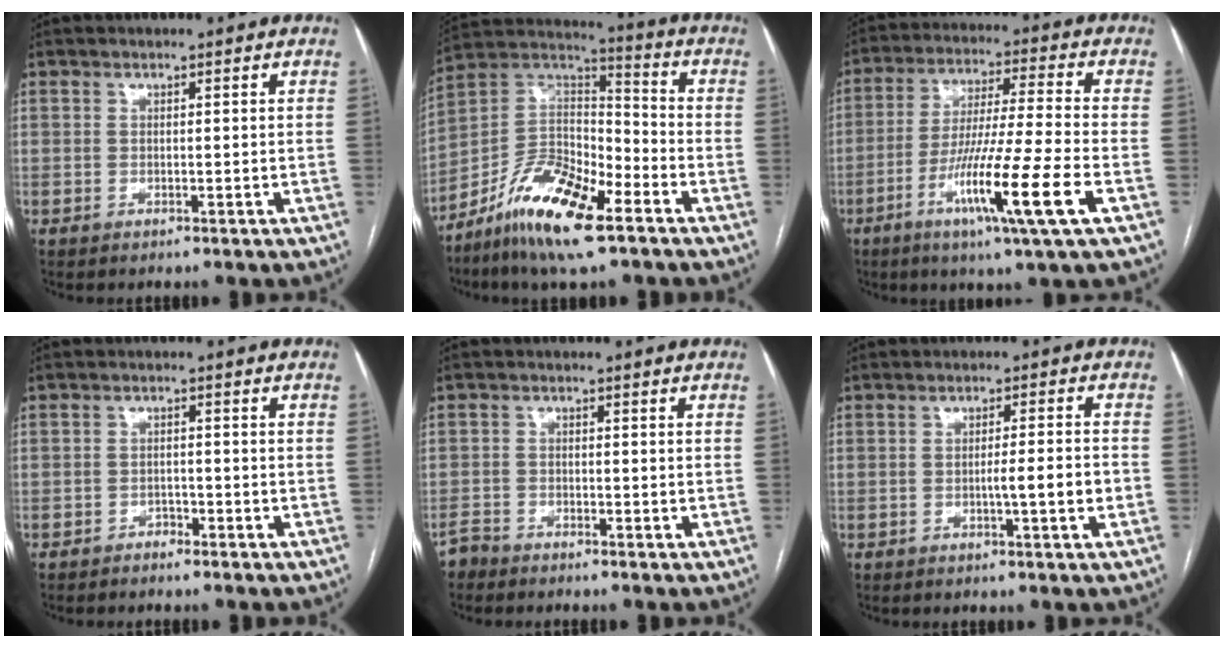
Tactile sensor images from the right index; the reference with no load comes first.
{"total": 15.6, "force": [-9.6, 4.5, 11.5], "torque": [-0.222, 0.012, -0.176]}
{"total": 14.7, "force": [-6.0, -1.2, 13.4], "torque": [-0.252, -0.026, -0.110]}
{"total": 1.5, "force": [-1.3, 0.7, 0.3], "torque": [-0.004, 0.004, -0.022]}
{"total": 2.1, "force": [-1.8, 0.9, -0.6], "torque": [0.014, 0.001, -0.040]}
{"total": 4.5, "force": [-1.2, -0.2, 4.3], "torque": [-0.064, 0.001, -0.018]}